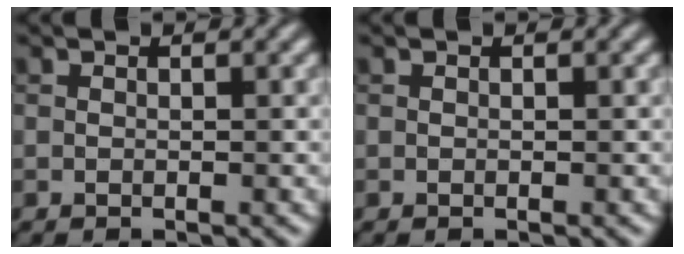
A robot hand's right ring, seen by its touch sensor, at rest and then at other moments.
{"total": 0.0}